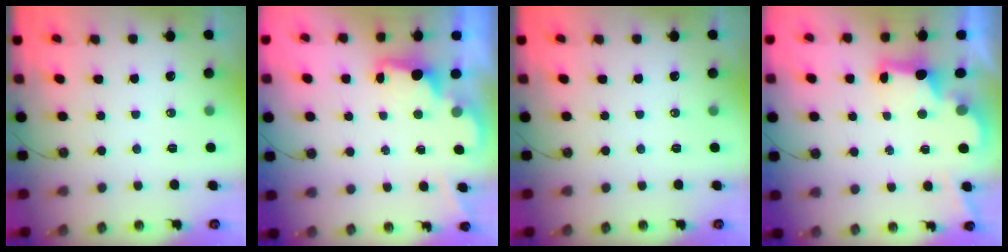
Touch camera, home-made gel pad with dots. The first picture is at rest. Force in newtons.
{"total": 1.5, "press": 1.4, "slide": 0.7}
{"total": 0.0}
{"total": 2.7, "press": 2.6, "slide": 0.9}